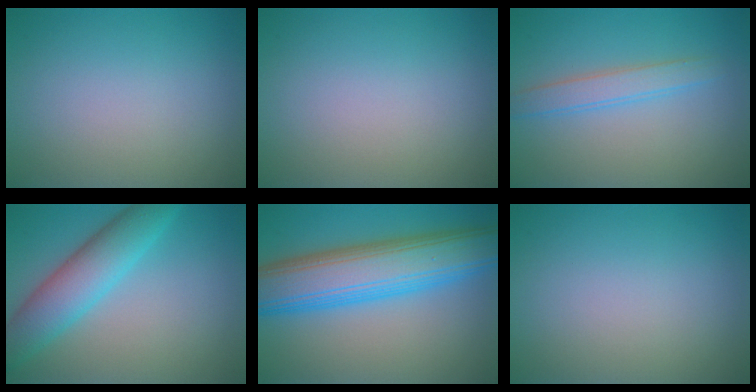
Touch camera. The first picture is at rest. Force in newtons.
{"total": 0.0}
{"total": 2.4, "press": 2.4, "slide": 0.1}
{"total": 5.8, "press": 5.8, "slide": 0.3}
{"total": 10.2, "press": 10.2, "slide": 0.2}
{"total": 0.0}